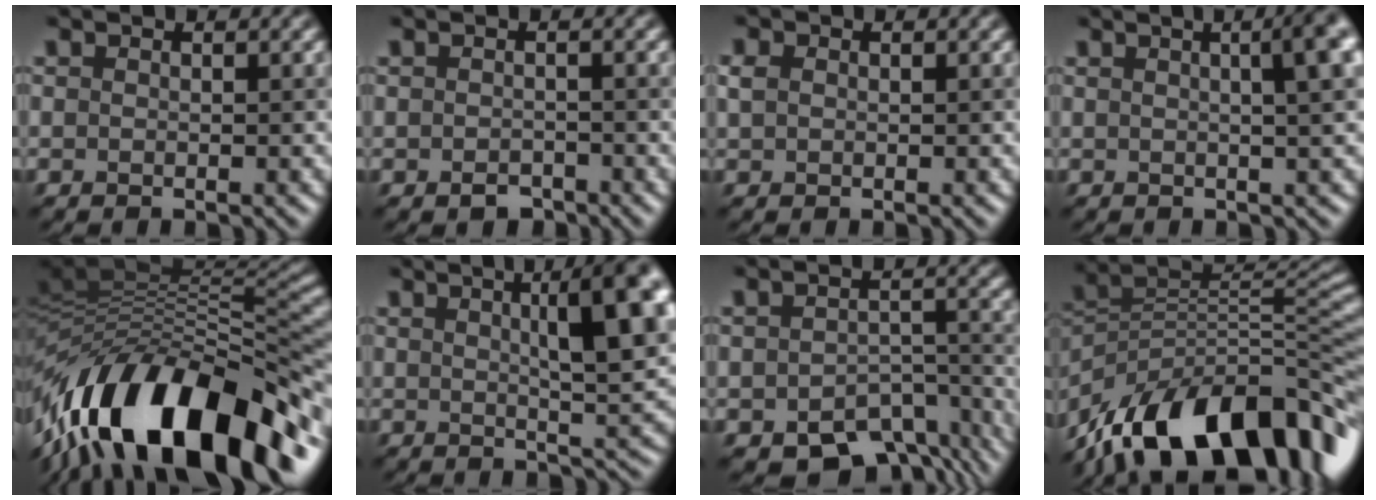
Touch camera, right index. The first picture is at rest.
{"total": 1.3, "force": [-0.8, 0.8, 0.6], "torque": [-0.014, 0.002, -0.016]}
{"total": 1.2, "force": [0.4, 1.0, 0.5], "torque": [-0.010, 0.007, 0.003]}
{"total": 6.6, "force": [1.6, 2.4, 6.0], "torque": [-0.025, 0.035, -0.001]}
{"total": 15.1, "force": [-7.6, 6.0, 11.6], "torque": [-0.188, 0.027, -0.134]}
{"total": 9.6, "force": [2.6, 2.5, 8.9], "torque": [-0.088, 0.017, 0.032]}
{"total": 7.9, "force": [-5.5, 4.2, 3.8], "torque": [-0.045, -0.028, -0.074]}
{"total": 15.5, "force": [-9.4, 7.0, 10.1], "torque": [-0.184, 0.020, -0.167]}